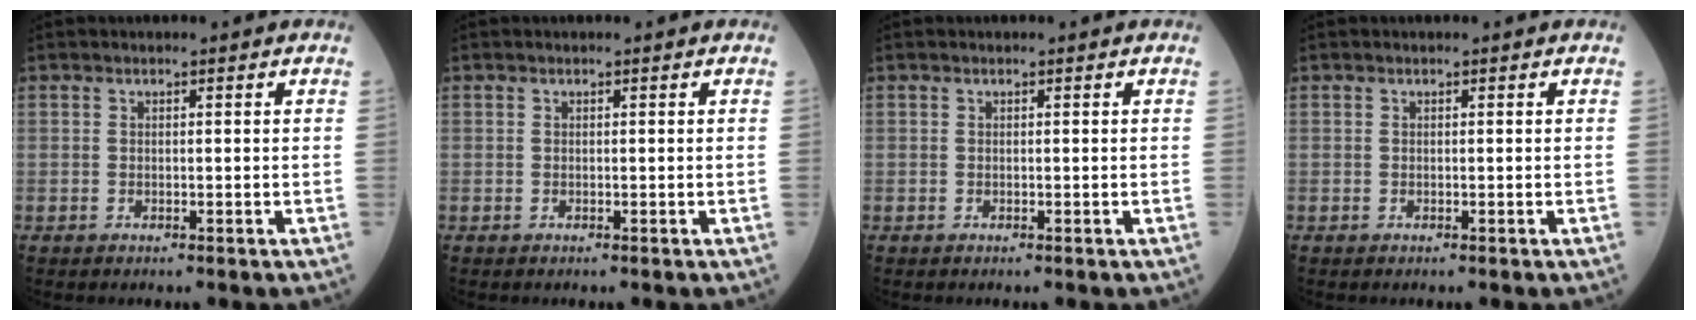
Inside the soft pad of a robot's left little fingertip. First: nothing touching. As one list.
[{"total": 0.0}, {"total": 0.0}, {"total": 0.0}]